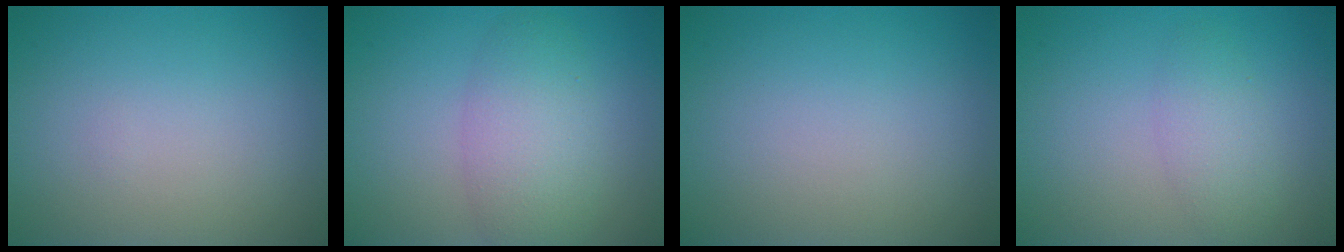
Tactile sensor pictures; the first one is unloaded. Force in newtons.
{"total": 4.6, "press": 4.6, "slide": 0.0}
{"total": 0.0}
{"total": 2.4, "press": 2.4, "slide": 0.1}